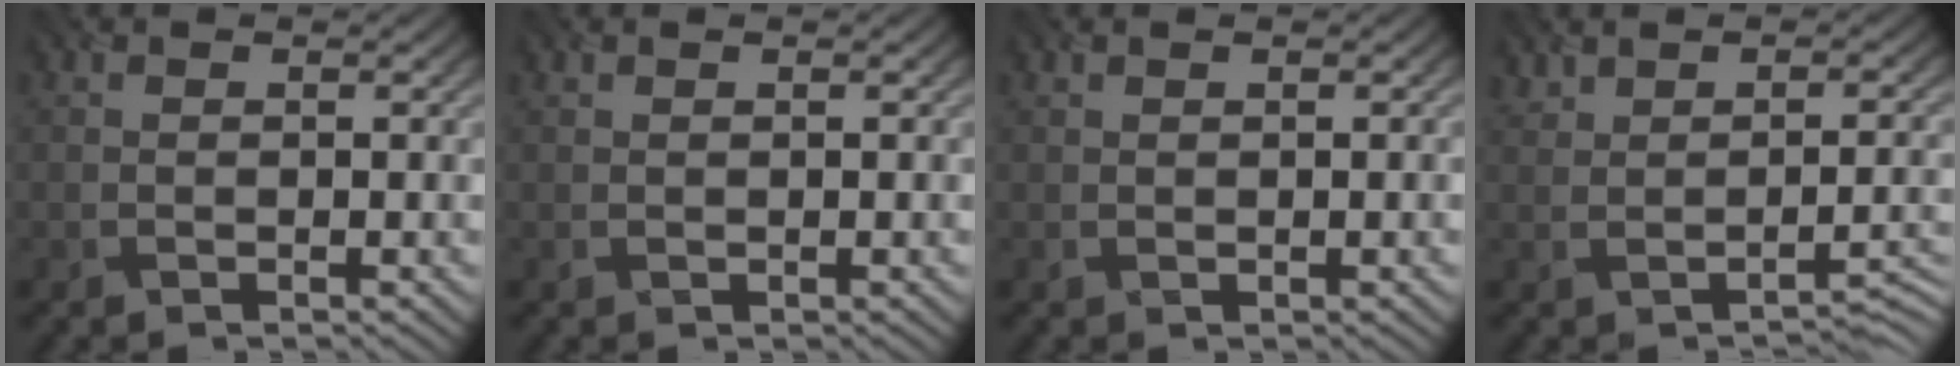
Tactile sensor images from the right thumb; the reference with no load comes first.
{"total": 0.0}
{"total": 0.7, "force": [0.1, 0.4, 0.6], "torque": [-0.006, -0.001, 0.005]}
{"total": 1.7, "force": [-0.1, 0.6, 1.6], "torque": [-0.030, 0.005, 0.001]}